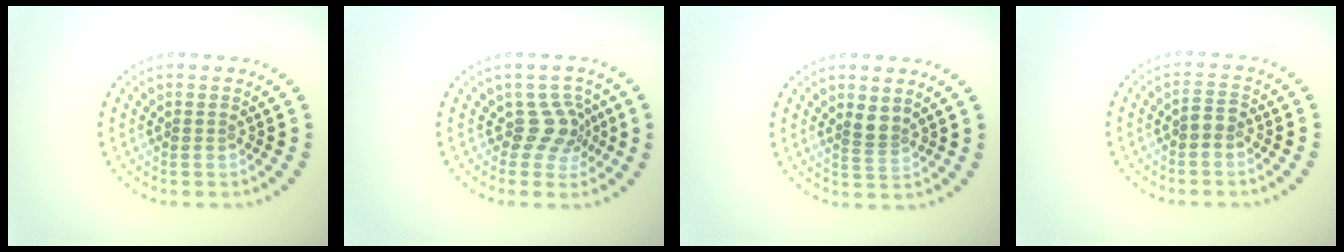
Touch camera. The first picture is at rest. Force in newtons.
{"total": 2.7, "press": 2.0, "slide": 1.8}
{"total": 1.5, "press": 1.1, "slide": 1.0}
{"total": 1.2, "press": 1.1, "slide": 0.4}